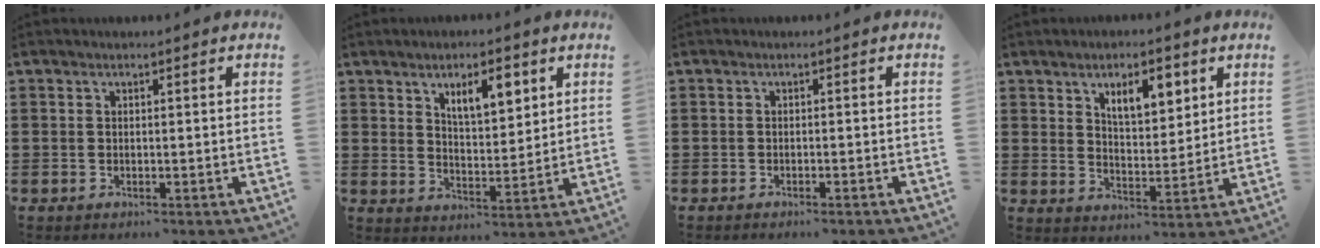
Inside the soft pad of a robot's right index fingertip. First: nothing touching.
{"total": 6.5, "force": [3.5, 2.5, 4.8], "torque": [-0.079, -0.001, 0.054]}
{"total": 0.8, "force": [-0.8, -0.1, 0.1], "torque": [-0.005, -0.003, -0.016]}
{"total": 6.8, "force": [3.5, 2.9, 5.0], "torque": [-0.076, -0.003, 0.054]}